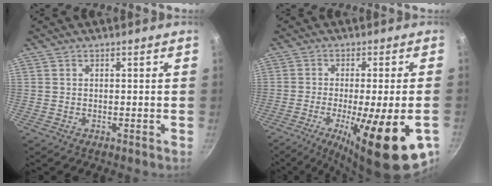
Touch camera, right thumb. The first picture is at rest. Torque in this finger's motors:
{"motor_torque": [0.07, 0.83, 0.60, -0.06, 0.17]}